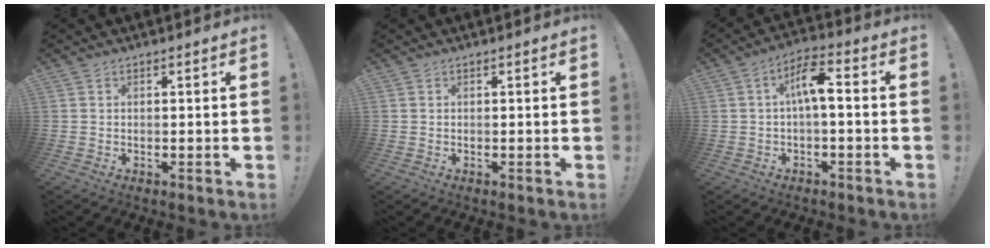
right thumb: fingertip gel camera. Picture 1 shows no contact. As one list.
[{"total": 0.0}, {"total": 8.5, "force": [0.4, 3.1, 7.9], "torque": [-0.127, 0.010, 0.004]}]